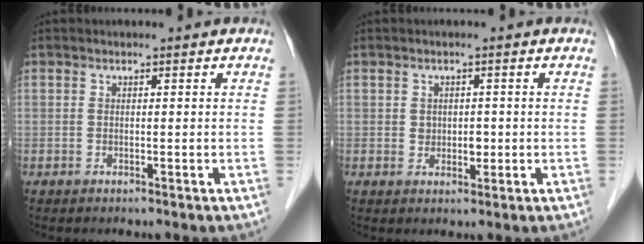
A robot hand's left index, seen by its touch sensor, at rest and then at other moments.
{"total": 2.1, "force": [-0.2, 1.7, 1.3], "torque": [-0.019, -0.002, -0.001]}